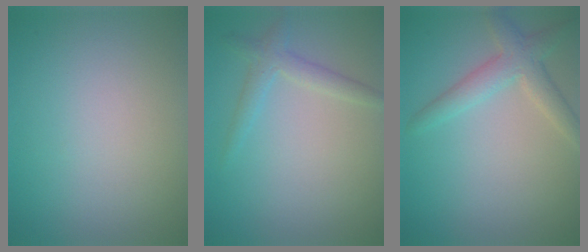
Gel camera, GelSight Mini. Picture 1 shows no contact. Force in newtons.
{"total": 2.0, "press": 2.0, "slide": 0.1}
{"total": 3.1, "press": 3.1, "slide": 0.1}